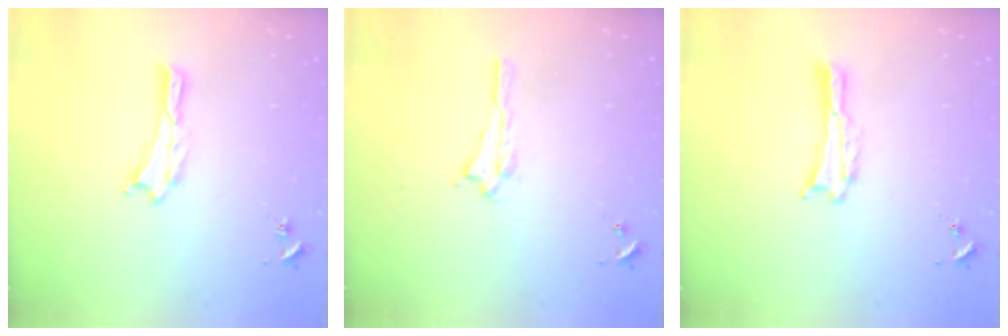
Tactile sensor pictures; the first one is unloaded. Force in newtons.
{"total": 0.6, "press": 0.5, "slide": 0.2}
{"total": 0.0}